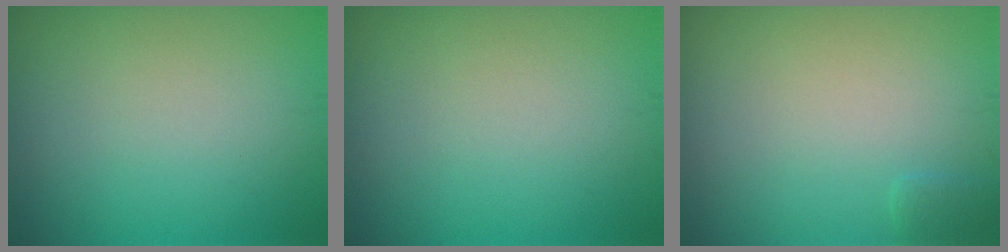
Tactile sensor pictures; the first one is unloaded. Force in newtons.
{"total": 0.0}
{"total": 0.7, "press": 0.7, "slide": 0.1}